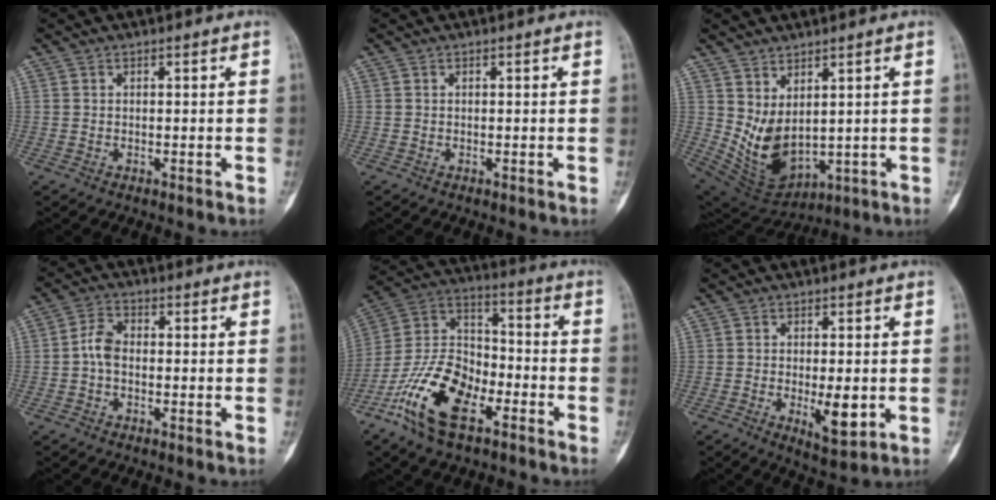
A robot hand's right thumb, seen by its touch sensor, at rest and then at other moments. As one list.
[{"total": 0.0}, {"total": 10.0, "force": [2.2, 5.6, 8.1], "torque": [-0.130, -0.031, 0.071]}, {"total": 4.3, "force": [-0.7, 2.7, 3.2], "torque": [-0.058, 0.014, -0.023]}, {"total": 17.5, "force": [-9.0, 8.8, 12.1], "torque": [-0.222, 0.057, -0.177]}, {"total": 6.7, "force": [-1.2, 2.7, 6.1], "torque": [-0.087, -0.013, -0.012]}]